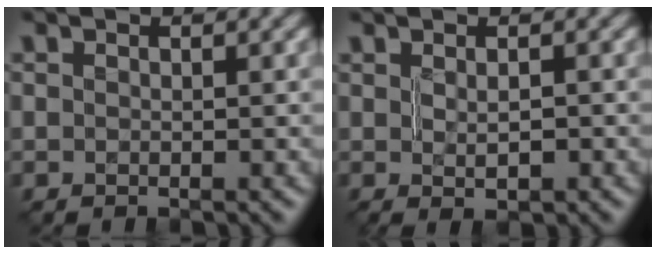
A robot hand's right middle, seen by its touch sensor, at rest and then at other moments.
{"total": 1.2, "force": [0.3, 0.2, 1.2], "torque": [-0.021, -0.001, 0.008]}